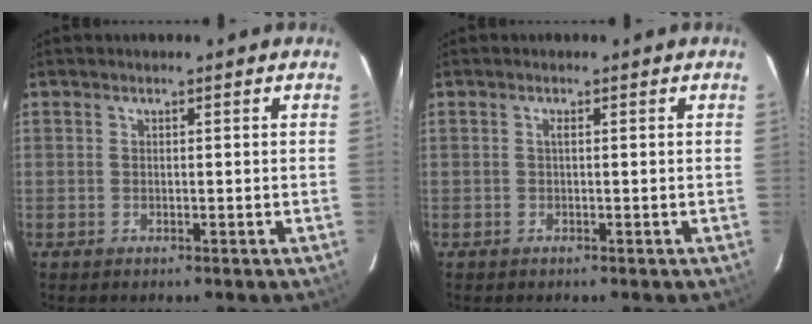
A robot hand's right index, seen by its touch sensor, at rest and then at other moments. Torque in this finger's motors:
{"motor_torque": [0.13, -0.05, 0.08, 0.02]}